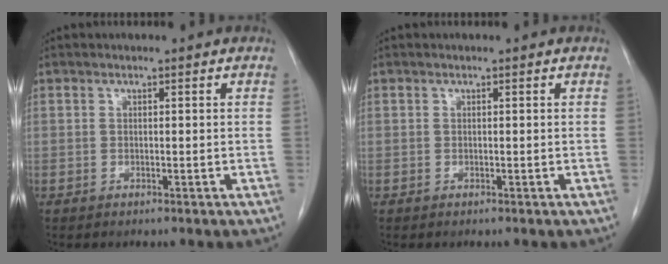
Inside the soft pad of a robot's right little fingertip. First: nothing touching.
{"total": 0.0}